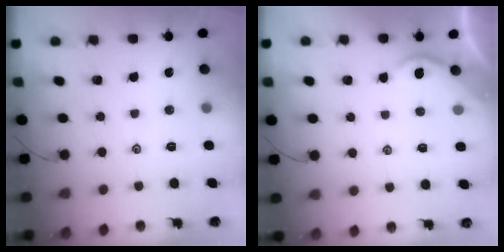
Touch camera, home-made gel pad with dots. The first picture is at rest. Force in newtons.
{"total": 1.7, "press": 1.7, "slide": 0.3}